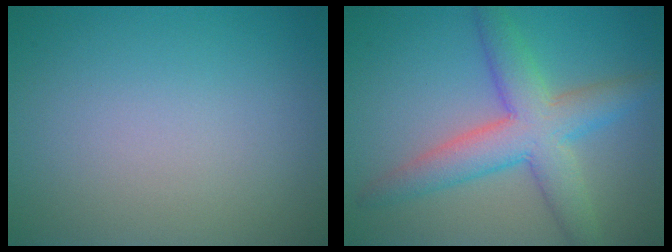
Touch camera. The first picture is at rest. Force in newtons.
{"total": 6.4, "press": 6.4, "slide": 0.2}